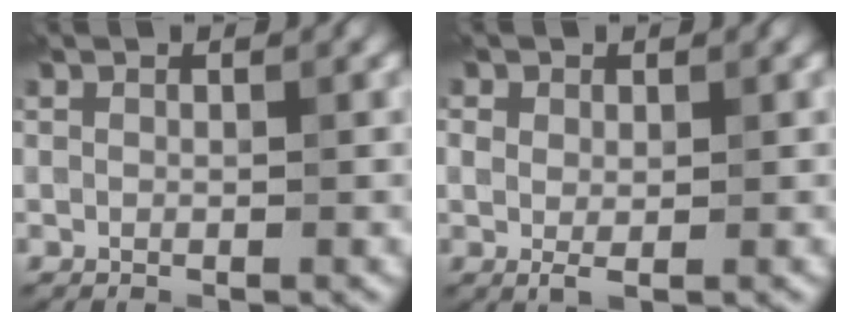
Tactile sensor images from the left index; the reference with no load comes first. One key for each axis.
{"total": 1.4, "fx": 0.3, "fy": 0.9, "fz": 1.0, "tx": -0.017, "ty": 0.001, "tz": 0.004}